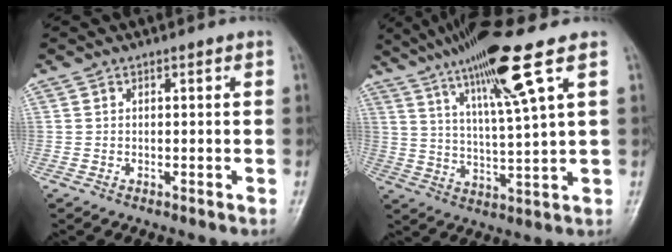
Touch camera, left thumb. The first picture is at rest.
{"total": 15.3, "force": [8.5, 0.4, 12.7], "torque": [-0.226, -0.027, 0.152]}